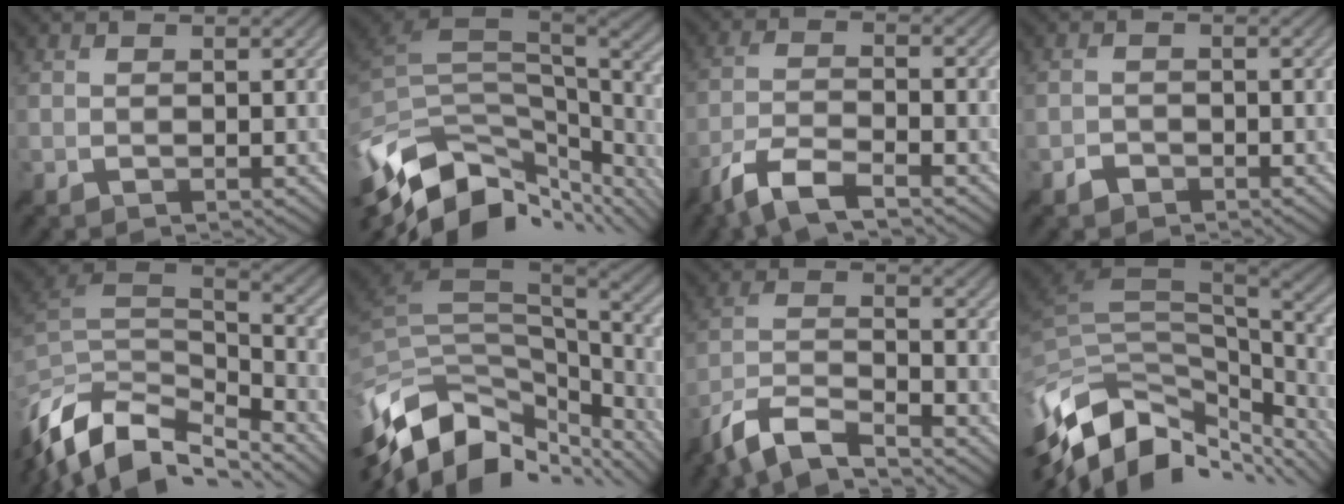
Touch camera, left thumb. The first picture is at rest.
{"total": 13.8, "force": [-5.4, 7.7, 10.1], "torque": [-0.233, -0.027, -0.084]}
{"total": 6.8, "force": [-4.9, 1.6, 4.5], "torque": [-0.098, -0.003, -0.104]}
{"total": 1.3, "force": [-0.9, 0.9, 0.3], "torque": [-0.004, 0.005, -0.022]}
{"total": 14.3, "force": [-7.8, 7.3, 9.5], "torque": [-0.255, -0.024, -0.126]}
{"total": 14.4, "force": [-6.4, 8.5, 9.7], "torque": [-0.237, -0.024, -0.105]}
{"total": 8.7, "force": [-7.1, 1.9, 4.8], "torque": [-0.102, 0.000, -0.146]}
{"total": 14.5, "force": [-6.2, 8.4, 10.0], "torque": [-0.244, -0.027, -0.100]}